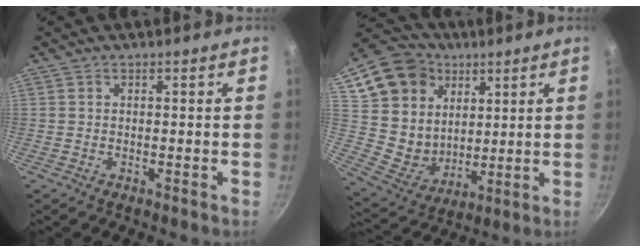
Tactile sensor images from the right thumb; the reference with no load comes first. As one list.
[{"total": 18.0, "force": [7.7, 14.7, 6.8], "torque": [-0.093, -0.009, 0.153]}]